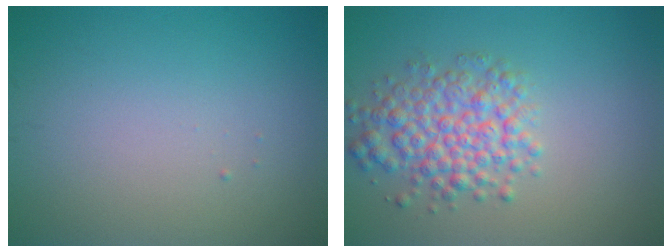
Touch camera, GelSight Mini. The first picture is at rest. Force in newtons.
{"total": 4.8, "press": 4.8, "slide": 0.2}